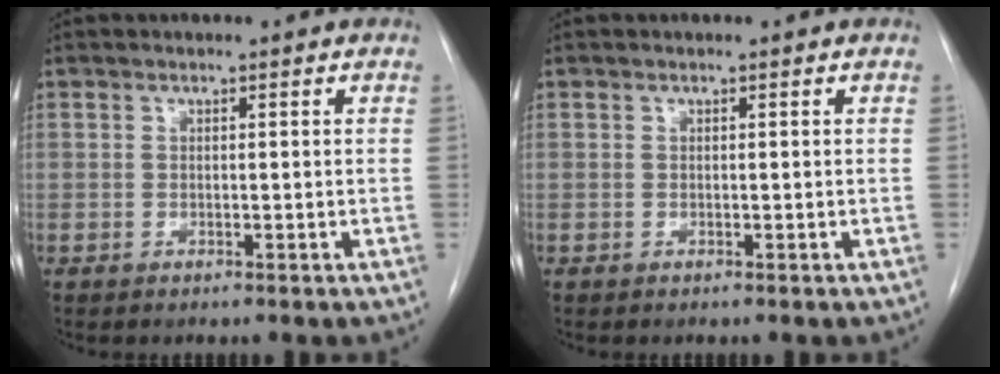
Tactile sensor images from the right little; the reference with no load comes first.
{"total": 0.0}